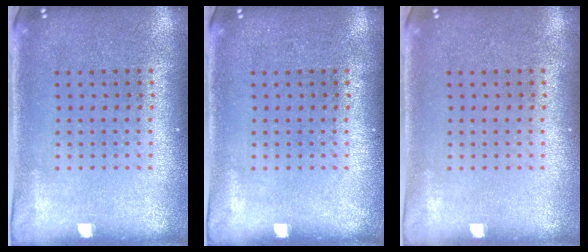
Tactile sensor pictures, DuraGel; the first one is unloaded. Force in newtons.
{"total": 0.0}
{"total": 0.0}